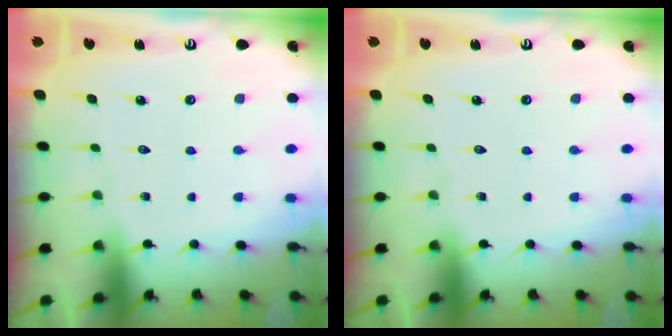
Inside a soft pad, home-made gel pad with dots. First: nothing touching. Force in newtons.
{"total": 0.0}